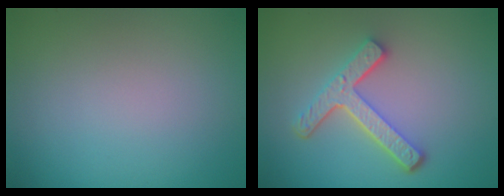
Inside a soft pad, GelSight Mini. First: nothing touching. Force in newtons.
{"total": 4.3, "press": 3.3, "slide": 2.8}